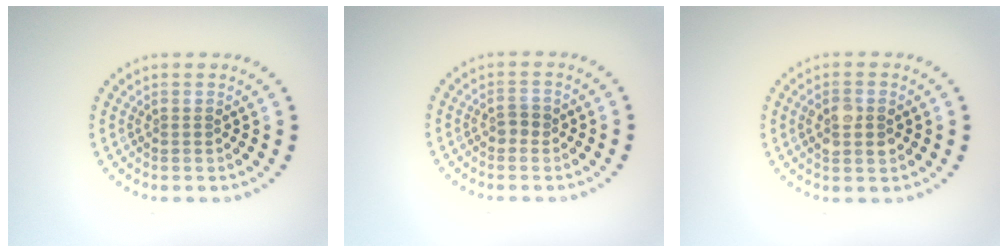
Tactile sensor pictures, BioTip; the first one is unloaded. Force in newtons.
{"total": 1.2, "press": 1.1, "slide": 0.3}
{"total": 2.7, "press": 2.7, "slide": 0.2}